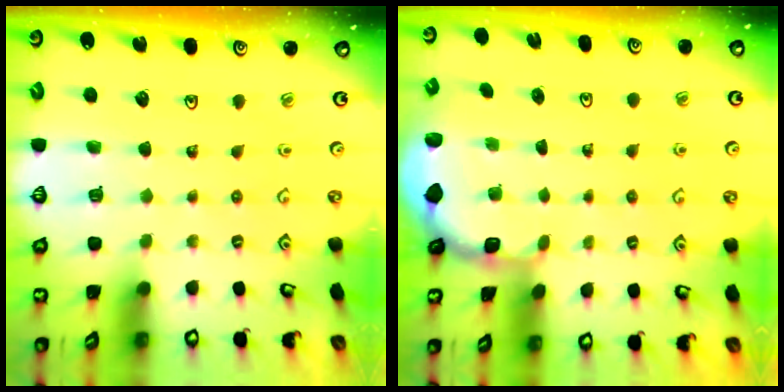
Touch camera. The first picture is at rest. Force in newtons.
{"total": 1.8, "press": 1.7, "slide": 0.7}